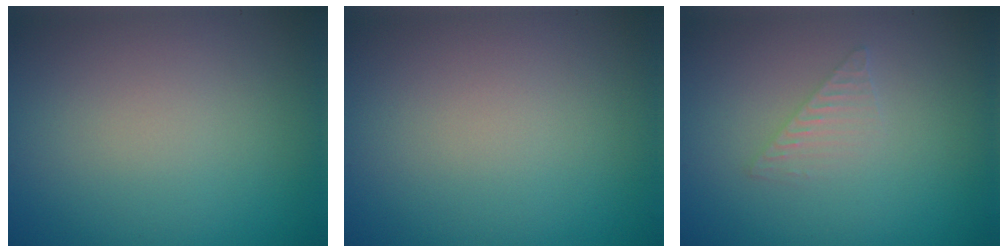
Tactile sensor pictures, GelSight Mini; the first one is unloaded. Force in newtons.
{"total": 0.0}
{"total": 1.4, "press": 1.4, "slide": 0.1}